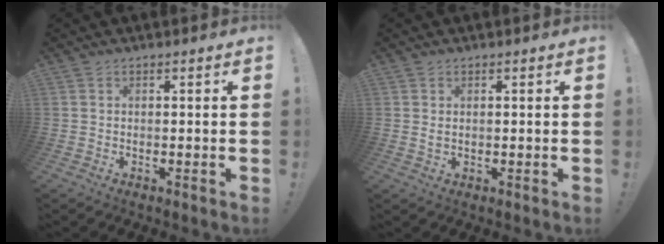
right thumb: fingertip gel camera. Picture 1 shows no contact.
{"total": 1.2, "force": [0.6, 0.5, 0.9], "torque": [-0.012, -0.002, 0.009]}